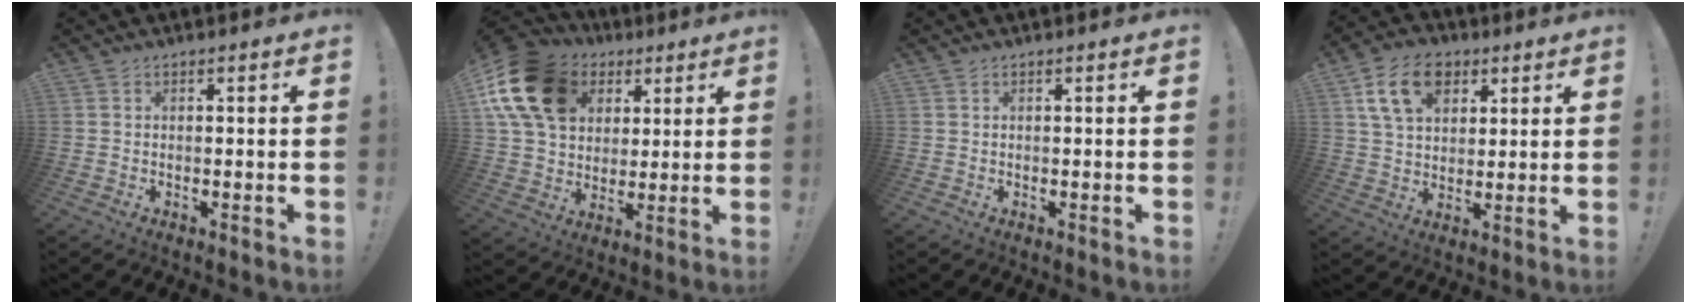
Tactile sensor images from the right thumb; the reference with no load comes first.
{"total": 19.3, "force": [7.3, 14.2, 10.9], "torque": [-0.184, -0.018, 0.146]}
{"total": 0.0}
{"total": 13.9, "force": [6.4, 9.5, 7.9], "torque": [-0.124, -0.013, 0.123]}